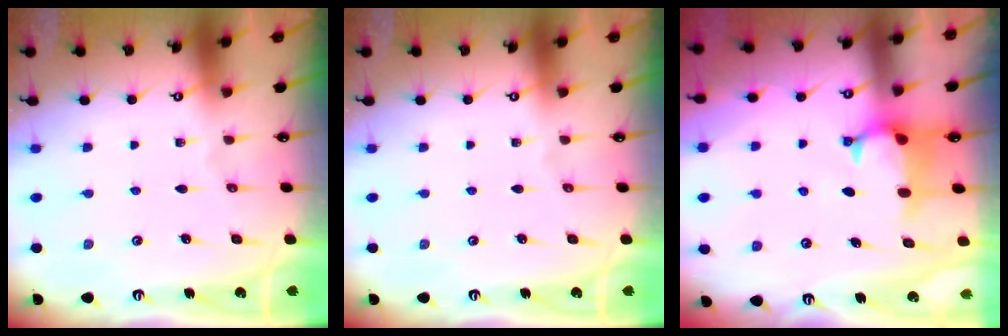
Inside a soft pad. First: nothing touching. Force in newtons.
{"total": 0.0}
{"total": 0.9, "press": 0.2, "slide": 0.9}